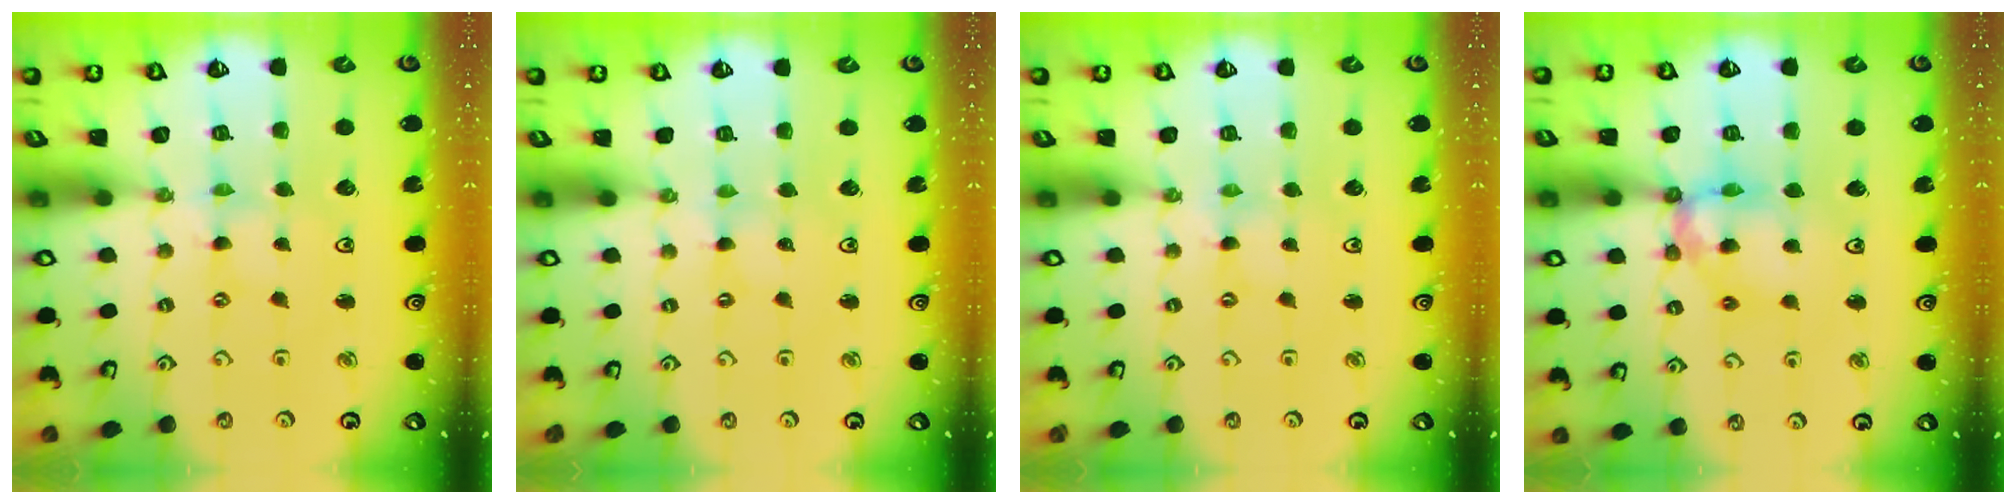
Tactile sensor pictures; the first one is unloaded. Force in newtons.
{"total": 0.0}
{"total": 0.0}
{"total": 12.1, "press": 12.0, "slide": 1.4}